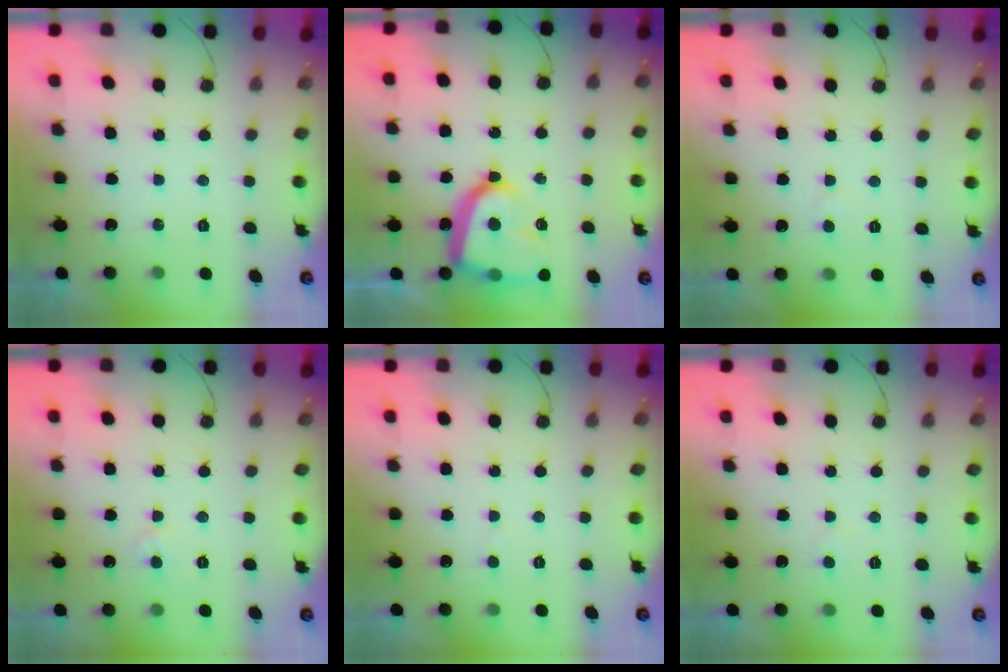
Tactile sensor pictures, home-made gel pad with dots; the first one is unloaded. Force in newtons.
{"total": 18.0, "press": 17.9, "slide": 1.6}
{"total": 2.0, "press": 2.0, "slide": 0.2}
{"total": 3.5, "press": 3.5, "slide": 0.1}
{"total": 1.8, "press": 1.8, "slide": 0.2}
{"total": 2.0, "press": 2.0, "slide": 0.2}